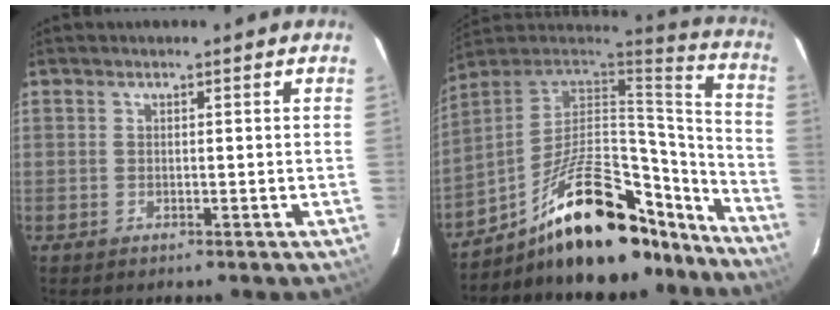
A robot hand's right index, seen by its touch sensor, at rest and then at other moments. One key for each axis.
{"total": 27.9, "fx": -18.9, "fy": 11.6, "fz": 16.8, "tx": -0.256, "ty": 0.040, "tz": -0.272}